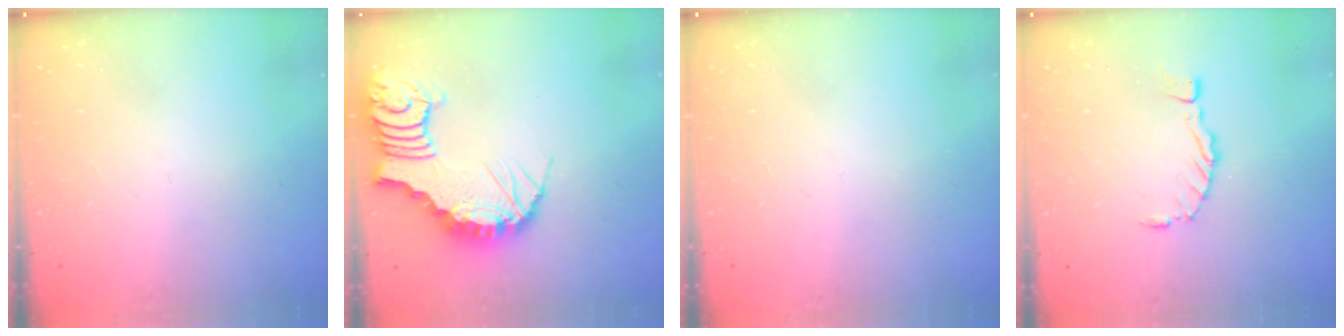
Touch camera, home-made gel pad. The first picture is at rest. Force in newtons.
{"total": 13.8, "press": 13.7, "slide": 1.8}
{"total": 0.0}
{"total": 0.0}